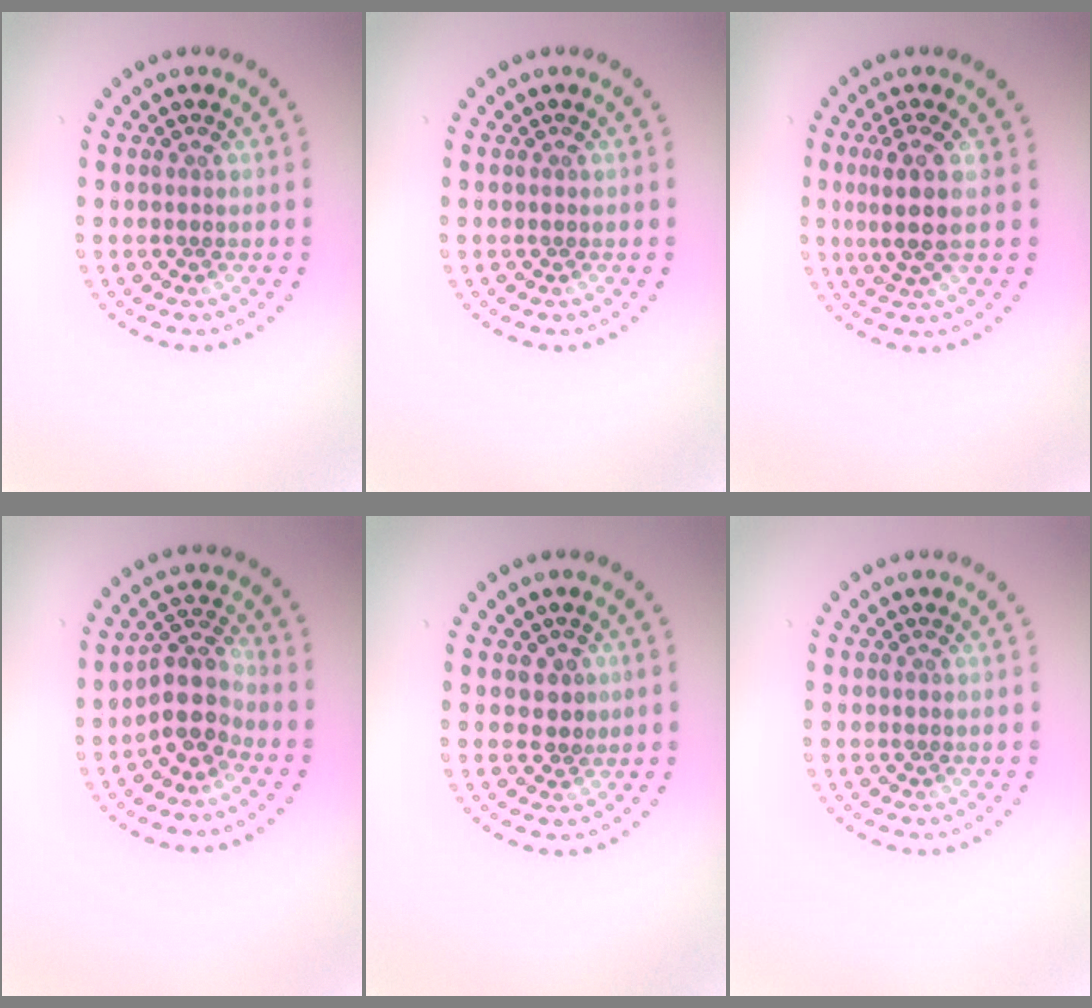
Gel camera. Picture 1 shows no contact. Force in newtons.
{"total": 0.0}
{"total": 3.3, "press": 2.7, "slide": 1.9}
{"total": 4.0, "press": 3.3, "slide": 2.3}
{"total": 1.8, "press": 1.7, "slide": 0.7}
{"total": 0.0}